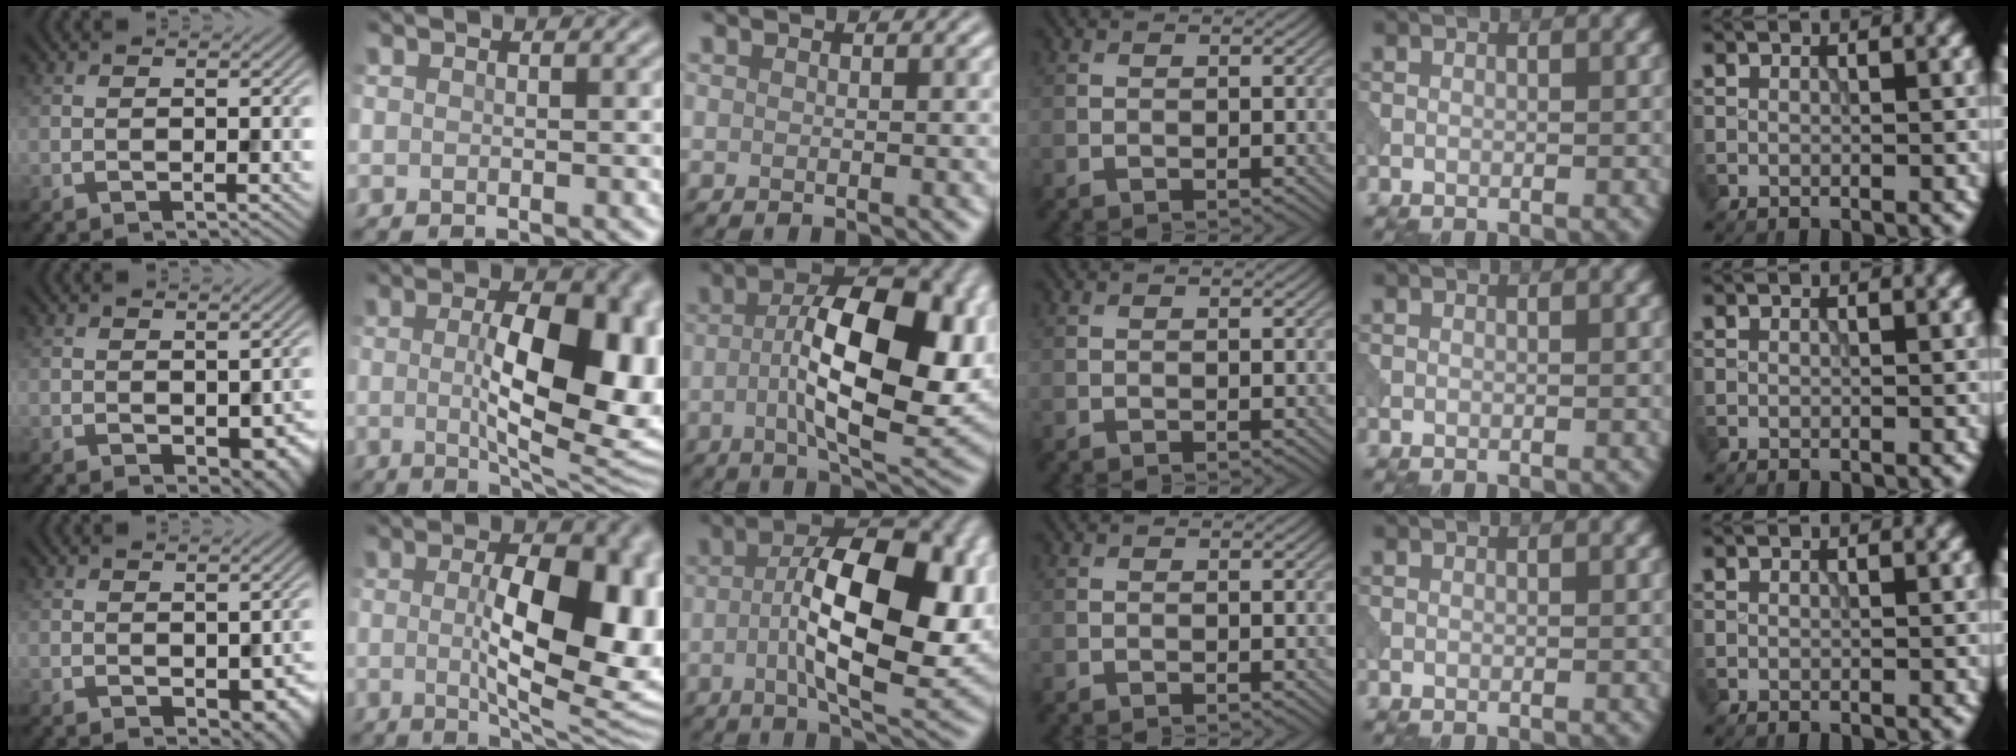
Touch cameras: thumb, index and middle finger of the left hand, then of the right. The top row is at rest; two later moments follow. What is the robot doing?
{"motion": "pour", "object": "beaker"}